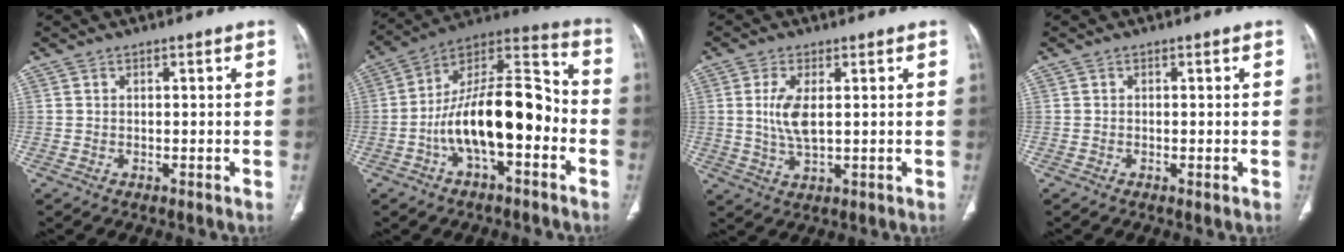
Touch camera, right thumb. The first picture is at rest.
{"total": 19.4, "force": [-4.7, 8.5, 16.7], "torque": [-0.271, 0.063, -0.083]}
{"total": 6.1, "force": [1.0, 2.5, 5.5], "torque": [-0.123, -0.010, 0.023]}
{"total": 0.6, "force": [-0.2, 0.1, 0.5], "torque": [-0.015, -0.003, -0.003]}